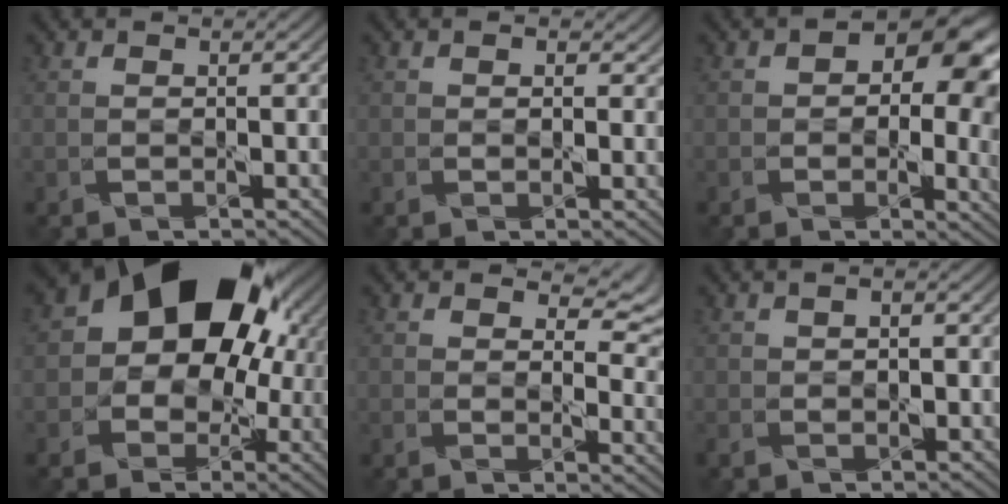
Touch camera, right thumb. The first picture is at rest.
{"total": 1.2, "force": [0.5, 1.0, 0.2], "torque": [-0.006, -0.003, 0.001]}
{"total": 12.0, "force": [2.2, 7.9, 8.8], "torque": [-0.086, -0.005, 0.042]}
{"total": 17.3, "force": [3.7, 12.9, 10.9], "torque": [-0.165, -0.005, 0.062]}
{"total": 6.4, "force": [3.5, 3.8, 3.9], "torque": [-0.054, -0.007, 0.049]}
{"total": 2.0, "force": [-0.5, 1.4, 1.2], "torque": [-0.028, 0.001, -0.011]}